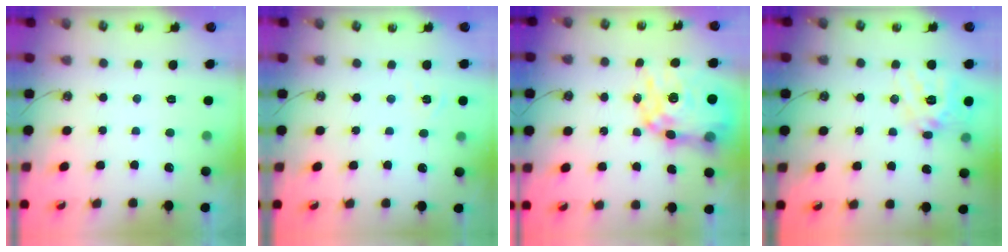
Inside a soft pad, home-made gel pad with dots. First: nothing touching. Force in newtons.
{"total": 3.6, "press": 3.6, "slide": 0.5}
{"total": 19.9, "press": 19.9, "slide": 1.5}
{"total": 14.3, "press": 14.2, "slide": 1.9}